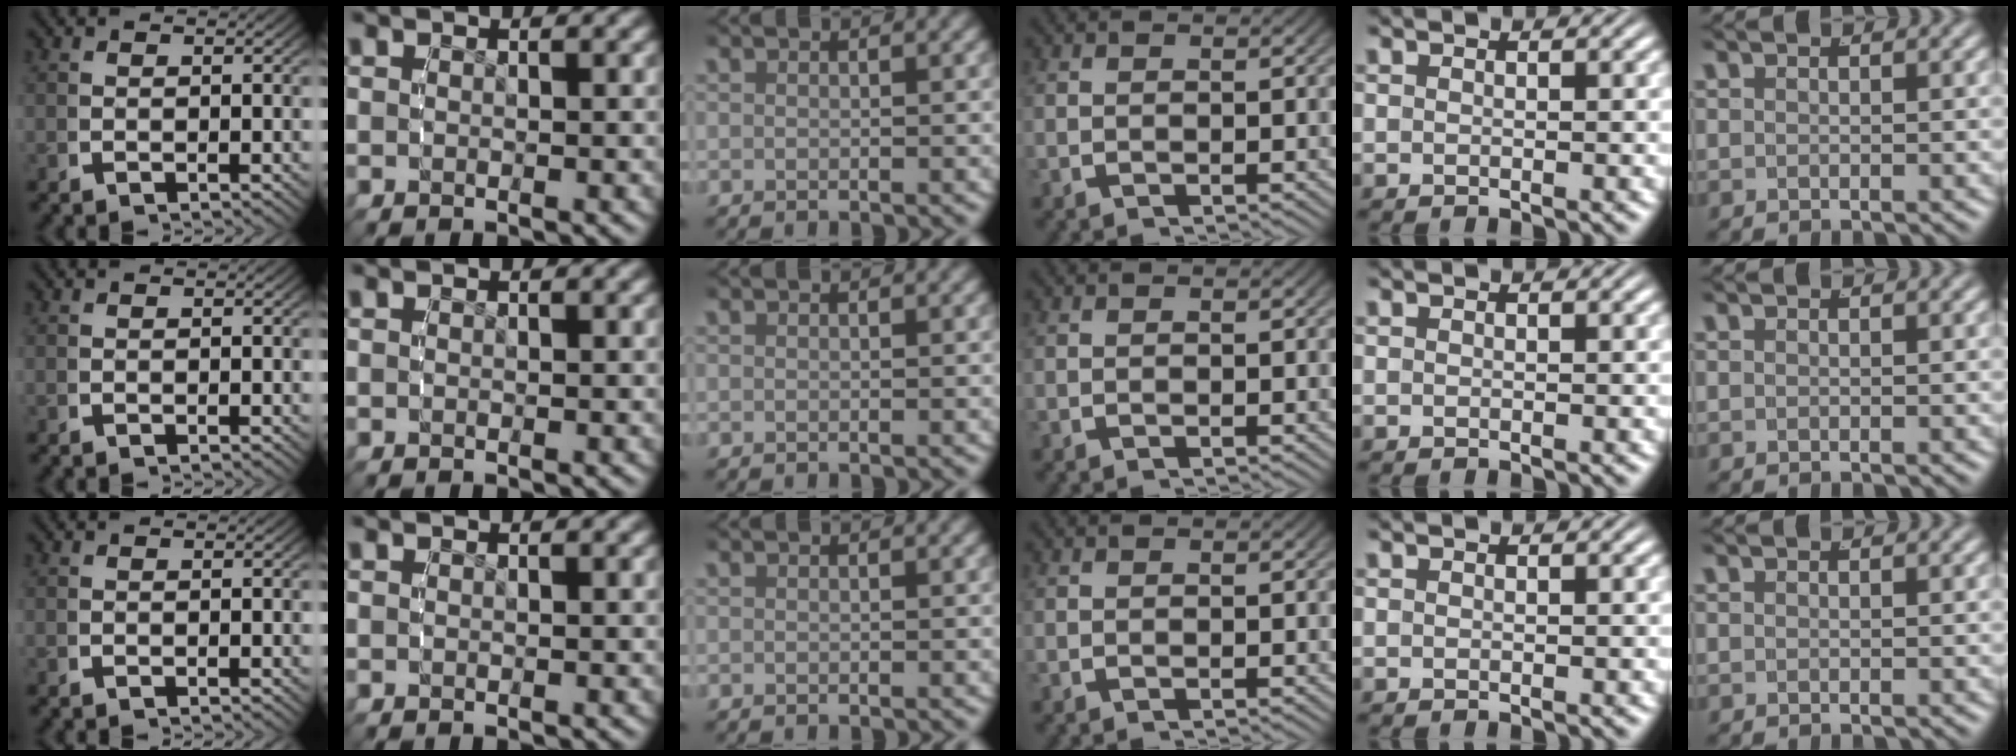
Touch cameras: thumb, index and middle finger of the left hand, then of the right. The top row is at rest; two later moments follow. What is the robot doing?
{"motion": "reach", "object": "backpack"}